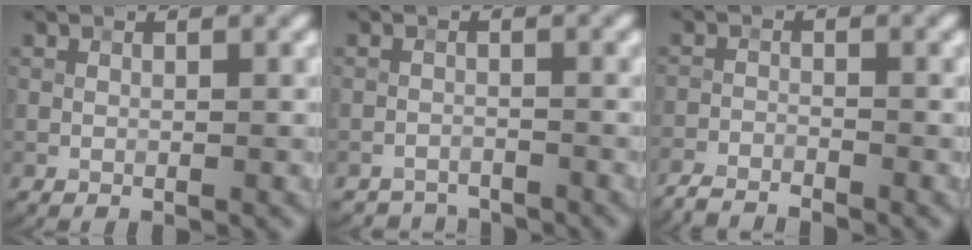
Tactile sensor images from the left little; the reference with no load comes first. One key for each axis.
{"total": 1.8, "fx": -1.7, "fy": 0.3, "fz": -0.5, "tx": 0.018, "ty": 0.000, "tz": -0.033}
{"total": 3.0, "fx": -2.9, "fy": 0.1, "fz": 0.4, "tx": -0.010, "ty": -0.007, "tz": -0.061}